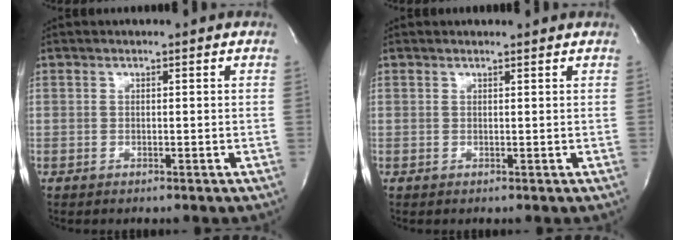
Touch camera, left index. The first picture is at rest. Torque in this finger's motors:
{"motor_torque": [0.10, -0.15, -0.13, -0.01]}